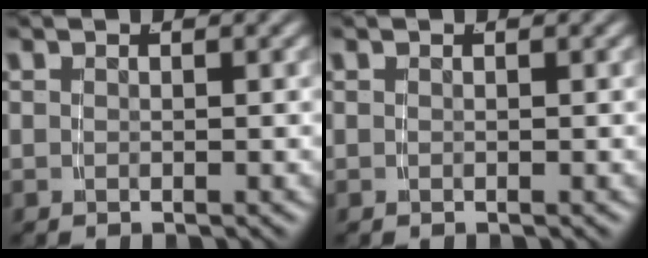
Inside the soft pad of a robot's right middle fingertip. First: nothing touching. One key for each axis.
{"total": 0.0}